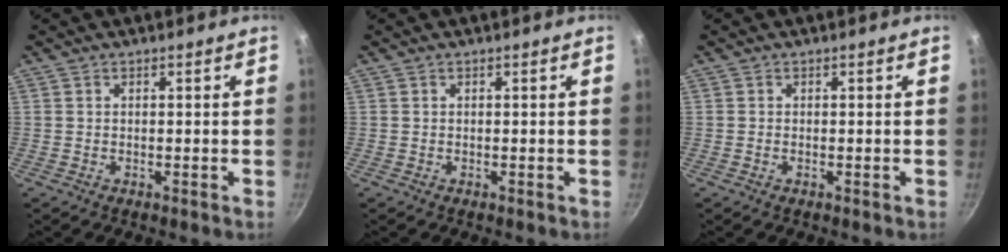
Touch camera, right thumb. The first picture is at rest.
{"total": 0.0}
{"total": 0.0}